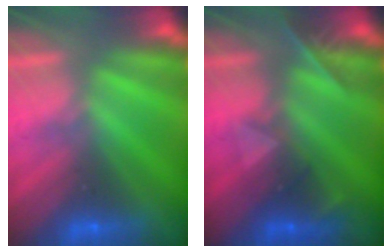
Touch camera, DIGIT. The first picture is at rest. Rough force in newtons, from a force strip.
{"total": 2.4}